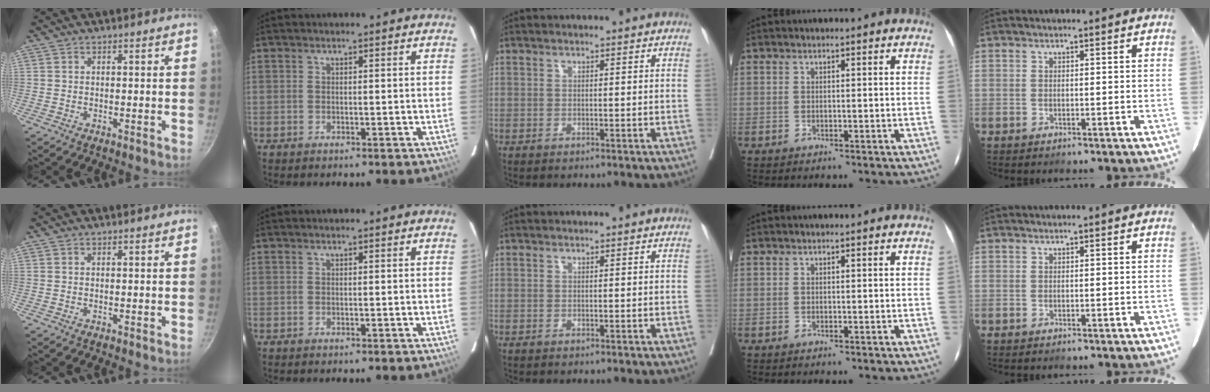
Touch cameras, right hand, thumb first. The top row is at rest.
{}